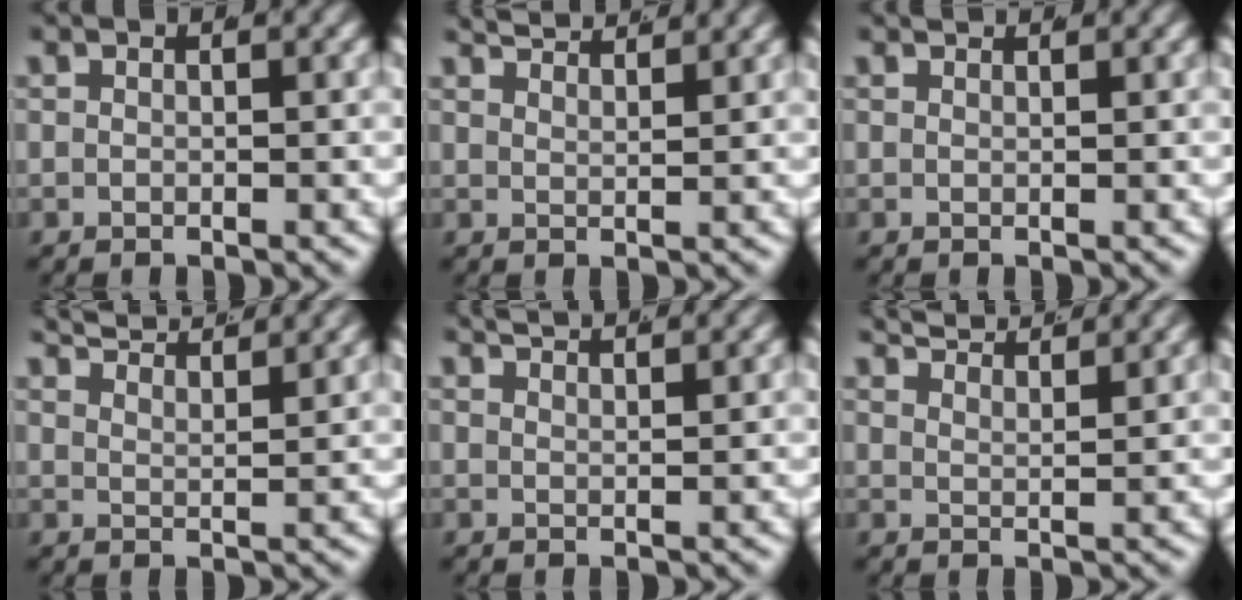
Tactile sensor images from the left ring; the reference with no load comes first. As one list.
[{"total": 3.4, "force": [3.2, 0.1, 1.0], "torque": [-0.016, 0.003, 0.056]}, {"total": 0.9, "force": [0.8, -0.3, 0.2], "torque": [0.004, 0.001, 0.015]}, {"total": 5.3, "force": [4.9, 0.6, 2.0], "torque": [-0.035, 0.006, 0.082]}, {"total": 3.0, "force": [2.9, 0.0, 1.0], "torque": [-0.016, 0.003, 0.048]}, {"total": 4.8, "force": [4.5, 0.5, 1.7], "torque": [-0.029, 0.005, 0.076]}]